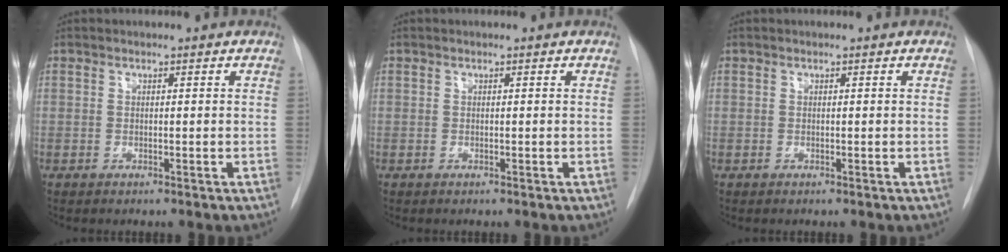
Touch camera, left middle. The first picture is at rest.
{"total": 0.0}
{"total": 0.0}